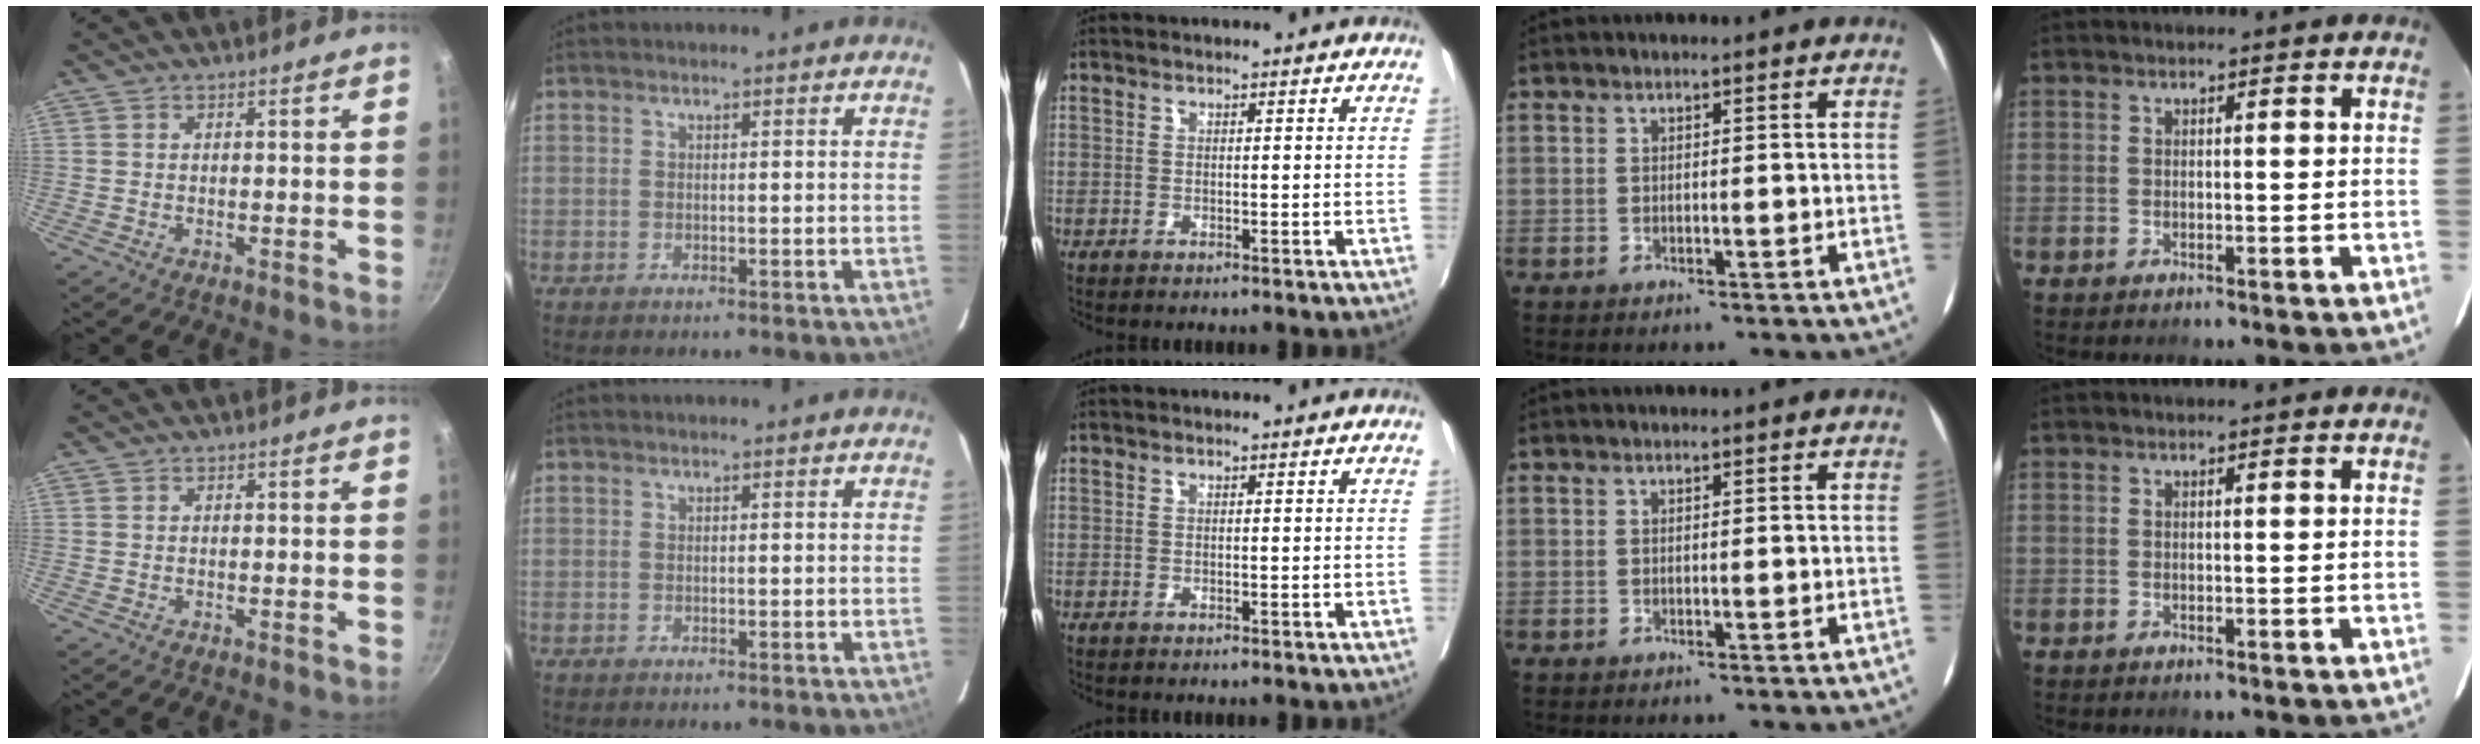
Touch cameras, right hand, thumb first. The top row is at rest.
{}